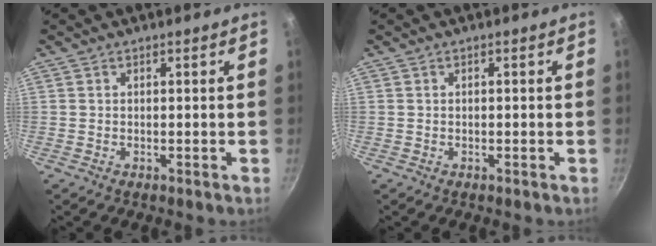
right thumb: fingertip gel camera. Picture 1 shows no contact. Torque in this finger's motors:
{"motor_torque": [-0.18, -0.06, -0.18, 0.29, 0.10]}